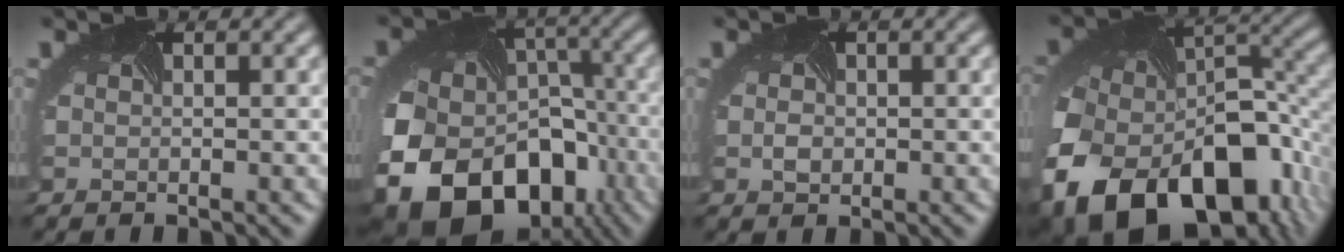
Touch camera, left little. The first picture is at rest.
{"total": 18.0, "force": [-7.7, 12.8, 10.1], "torque": [-0.214, -0.040, -0.108]}
{"total": 1.1, "force": [-0.3, 0.9, 0.5], "torque": [-0.016, -0.002, -0.003]}
{"total": 19.4, "force": [-9.6, 12.3, 11.5], "torque": [-0.253, -0.059, -0.123]}